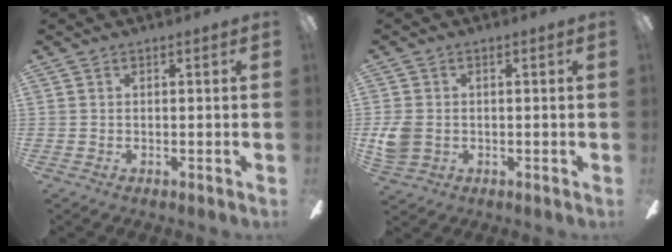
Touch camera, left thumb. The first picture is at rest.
{"total": 5.6, "force": [-0.5, 4.5, 3.2], "torque": [-0.067, 0.003, -0.009]}